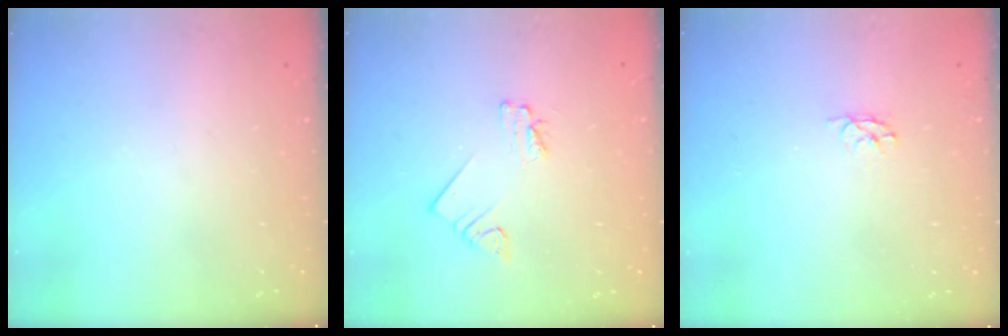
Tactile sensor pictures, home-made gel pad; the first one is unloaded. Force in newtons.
{"total": 2.3, "press": 2.3, "slide": 0.1}
{"total": 2.9, "press": 2.9, "slide": 0.3}